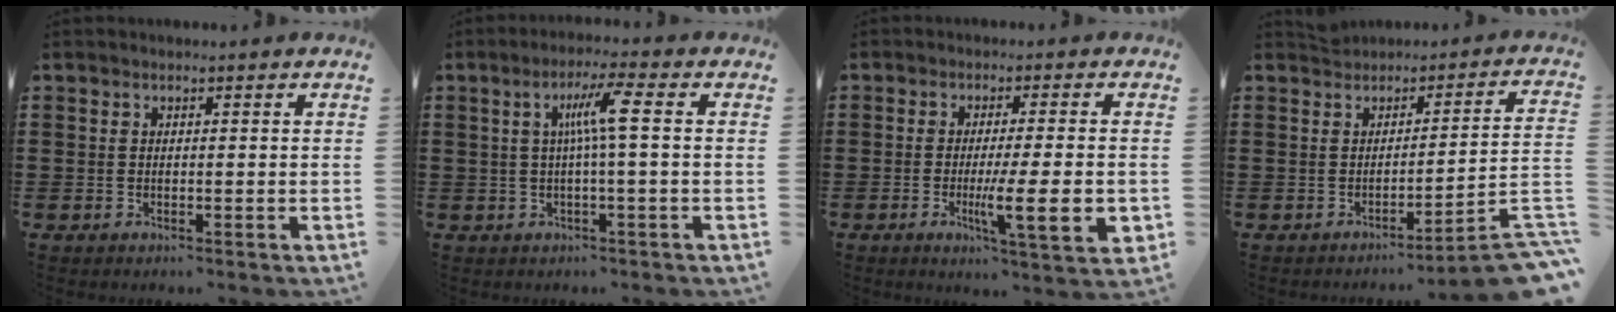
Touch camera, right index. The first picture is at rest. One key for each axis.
{"total": 6.0, "fx": 0.7, "fy": -0.1, "fz": 5.9, "tx": -0.114, "ty": 0.001, "tz": 0.004}
{"total": 9.9, "fx": -2.0, "fy": 1.4, "fz": 9.6, "tx": -0.153, "ty": -0.015, "tz": -0.030}
{"total": 4.9, "fx": -2.7, "fy": -0.1, "fz": 4.1, "tx": -0.064, "ty": -0.023, "tz": -0.052}